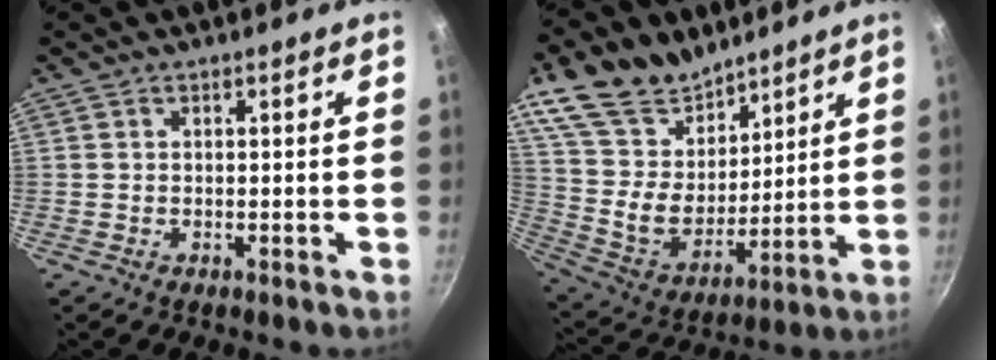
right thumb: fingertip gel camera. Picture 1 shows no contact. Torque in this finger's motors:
{"motor_torque": [0.90, 2.47, 0.30, 0.00, 0.12]}